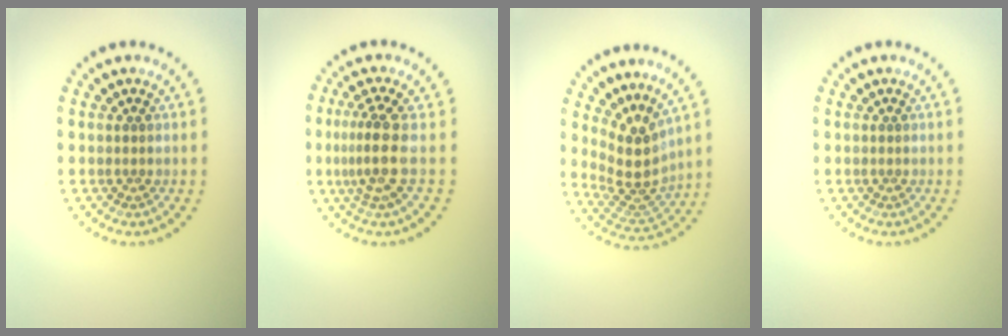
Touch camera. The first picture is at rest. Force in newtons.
{"total": 3.2, "press": 2.4, "slide": 2.2}
{"total": 3.9, "press": 2.7, "slide": 2.8}
{"total": 0.0}